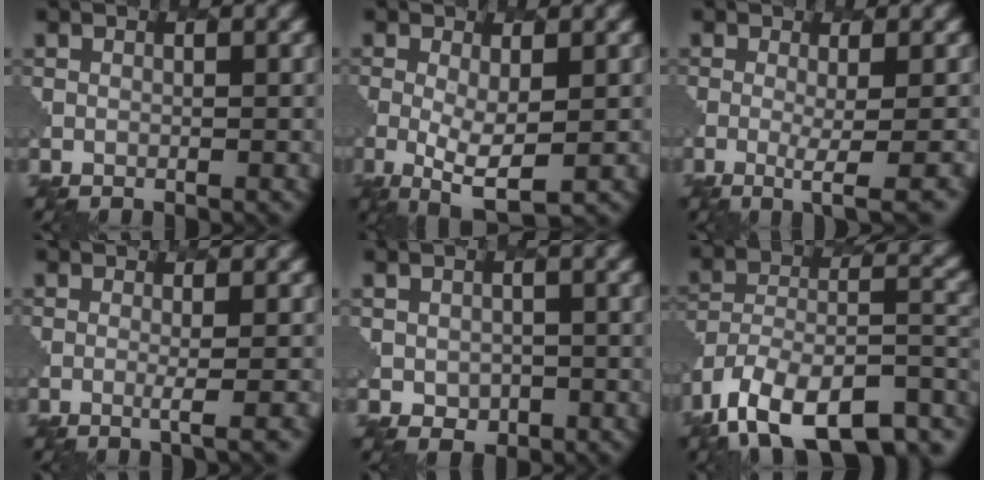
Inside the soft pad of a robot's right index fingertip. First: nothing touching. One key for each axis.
{"total": 3.9, "fx": -0.3, "fy": 1.1, "fz": 3.7, "tx": -0.072, "ty": -0.018, "tz": -0.002}
{"total": 3.1, "fx": -0.5, "fy": 0.5, "fz": 3.0, "tx": -0.051, "ty": -0.005, "tz": -0.011}
{"total": 2.1, "fx": -0.2, "fy": 0.4, "fz": 2.0, "tx": -0.022, "ty": 0.001, "tz": -0.011}
{"total": 1.7, "fx": -0.1, "fy": 1.5, "fz": 0.7, "tx": -0.014, "ty": -0.009, "tz": -0.002}
{"total": 14.2, "fx": -9.6, "fy": 6.5, "fz": 8.2, "tx": -0.170, "ty": -0.007, "tz": -0.144}